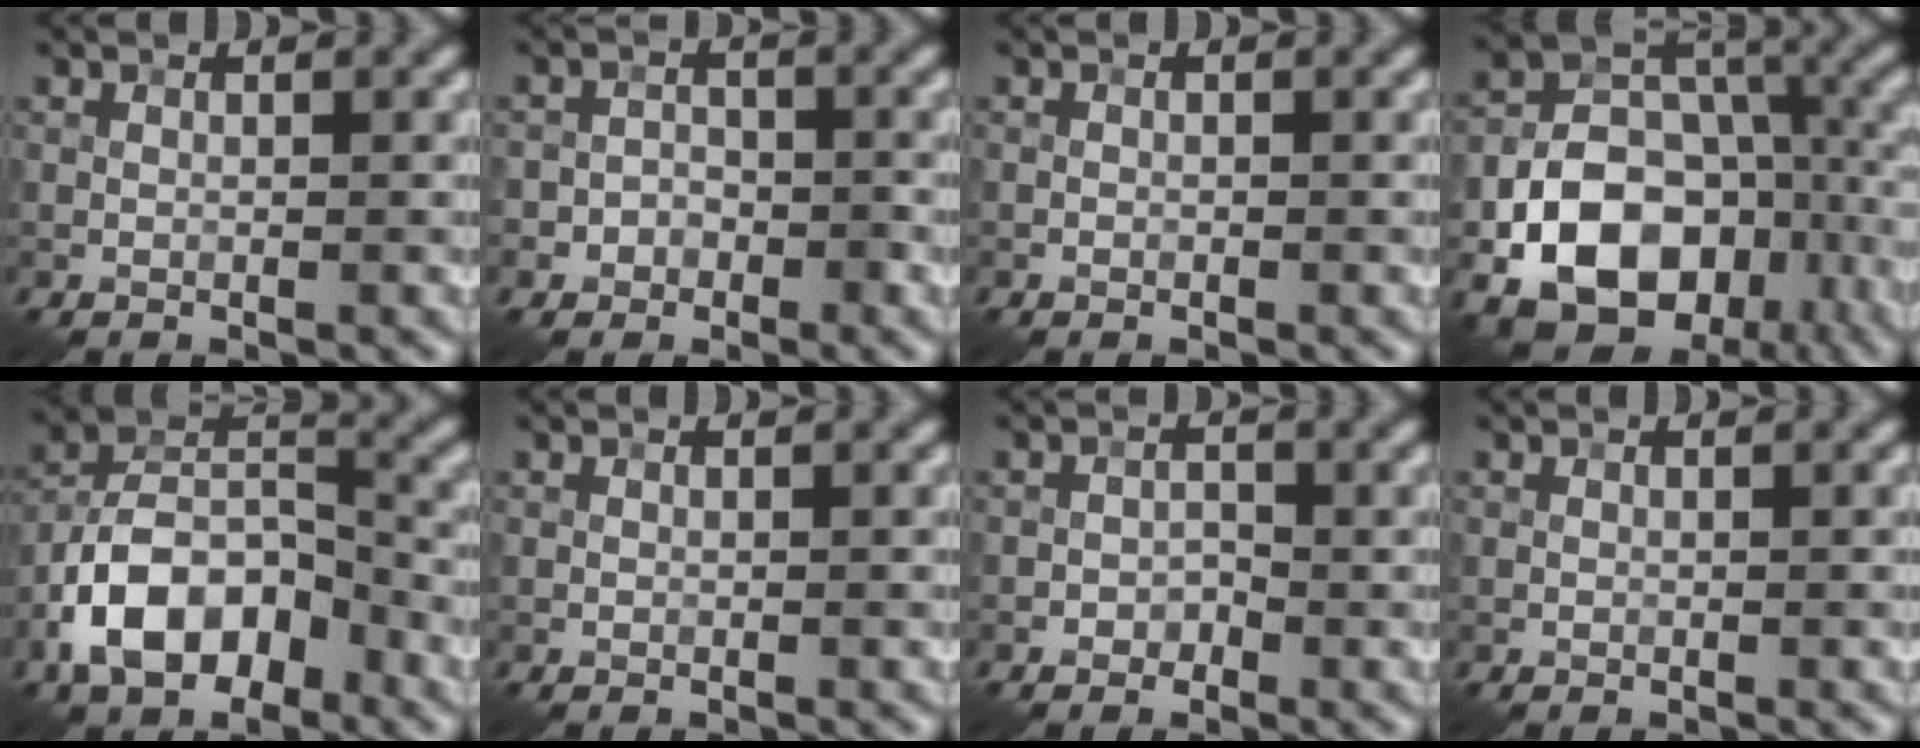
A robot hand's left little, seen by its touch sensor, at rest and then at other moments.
{"total": 2.3, "force": [-1.0, 2.0, 0.5], "torque": [0.019, 0.007, -0.032]}
{"total": 0.0}
{"total": 15.3, "force": [-5.8, 10.8, 9.2], "torque": [-0.148, -0.018, -0.095]}
{"total": 9.6, "force": [-4.8, 5.3, 6.4], "torque": [-0.116, 0.014, -0.098]}
{"total": 0.0}
{"total": 1.2, "force": [-0.7, 0.9, 0.4], "torque": [-0.004, 0.002, -0.015]}
{"total": 0.0}